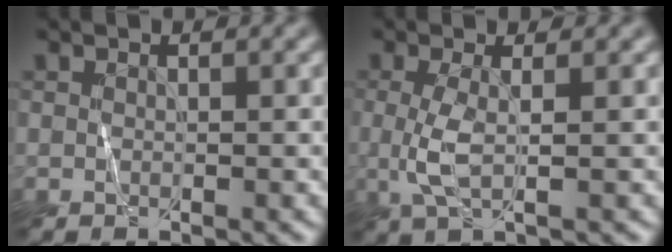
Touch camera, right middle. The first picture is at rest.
{"total": 2.4, "force": [0.0, 0.6, 2.3], "torque": [-0.060, -0.001, 0.001]}